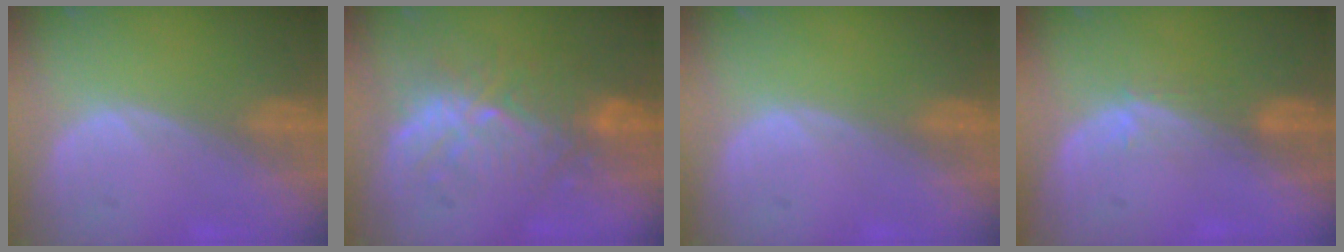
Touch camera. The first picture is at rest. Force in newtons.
{"total": 9.7, "press": 9.1, "slide": 3.2}
{"total": 0.0}
{"total": 2.9, "press": 2.4, "slide": 1.7}